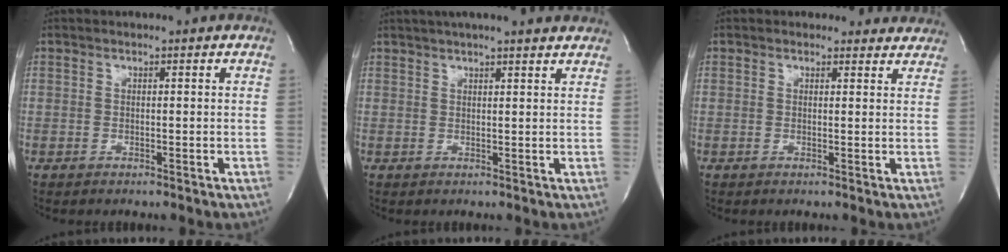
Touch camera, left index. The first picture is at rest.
{"total": 11.8, "force": [10.3, 1.2, 5.6], "torque": [-0.087, 0.031, 0.130]}
{"total": 4.6, "force": [4.1, 2.0, -0.1], "torque": [0.018, 0.000, 0.028]}